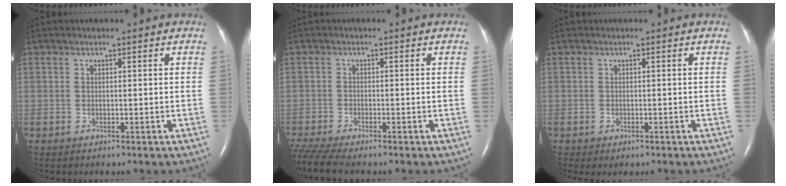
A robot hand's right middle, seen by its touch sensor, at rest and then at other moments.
{"total": 6.5, "force": [-5.7, 0.2, 3.2], "torque": [-0.064, -0.017, -0.100]}
{"total": 1.7, "force": [-1.2, 0.8, 0.9], "torque": [-0.011, -0.003, -0.013]}